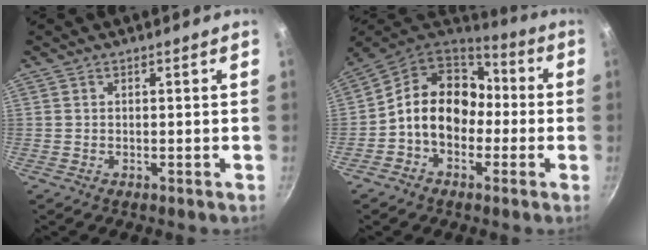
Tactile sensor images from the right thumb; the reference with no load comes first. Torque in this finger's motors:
{"motor_torque": [0.16, 0.39, 0.19, -0.01, 0.12]}